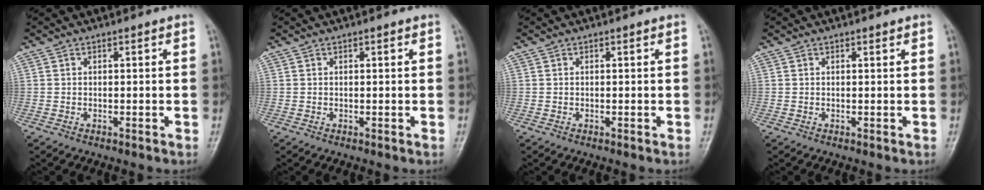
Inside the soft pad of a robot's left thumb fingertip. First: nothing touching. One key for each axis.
{"total": 0.6, "fx": 0.2, "fy": 0.2, "fz": 0.5, "tx": -0.008, "ty": 0.000, "tz": 0.002}
{"total": 0.0}
{"total": 0.6, "fx": 0.4, "fy": 0.2, "fz": 0.4, "tx": -0.006, "ty": -0.001, "tz": 0.004}